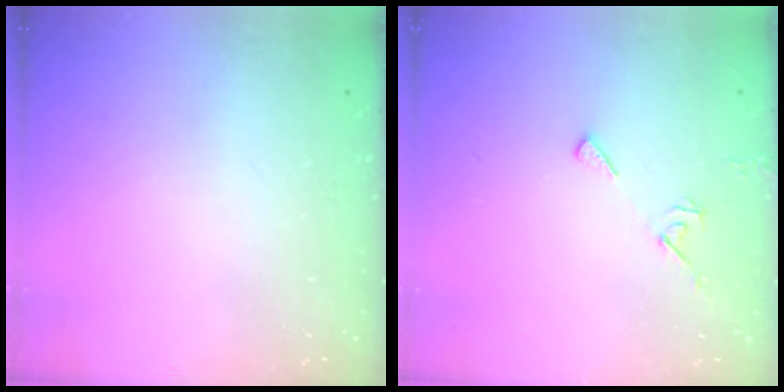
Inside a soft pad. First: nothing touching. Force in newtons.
{"total": 5.2, "press": 5.2, "slide": 0.6}